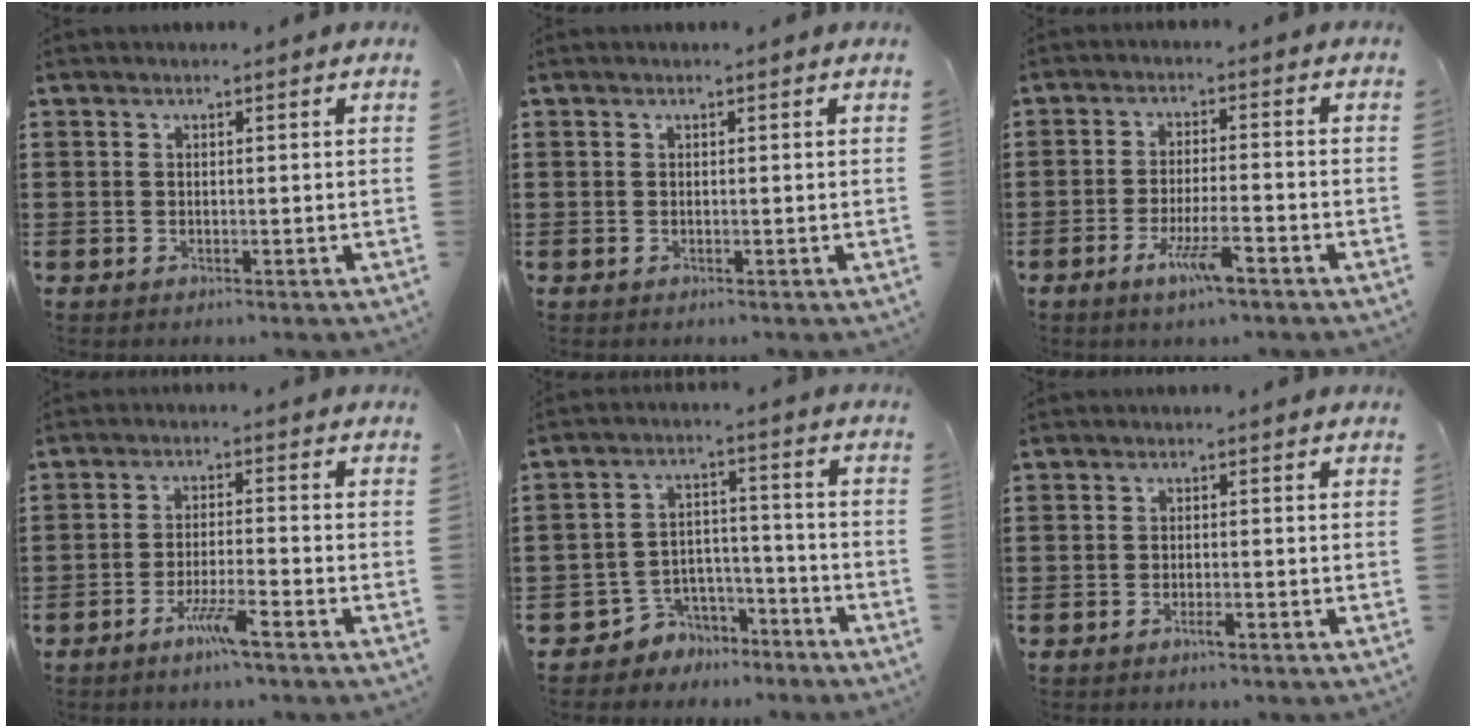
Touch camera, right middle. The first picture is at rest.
{"total": 0.0}
{"total": 5.6, "force": [-3.2, 0.8, 4.5], "torque": [-0.090, -0.008, -0.058]}
{"total": 4.7, "force": [-3.2, 0.2, 3.4], "torque": [-0.069, -0.006, -0.059]}
{"total": 5.1, "force": [-4.5, 2.3, 0.0], "torque": [-0.018, 0.006, -0.094]}
{"total": 1.5, "force": [-1.0, 0.2, 1.1], "torque": [-0.021, -0.004, -0.017]}